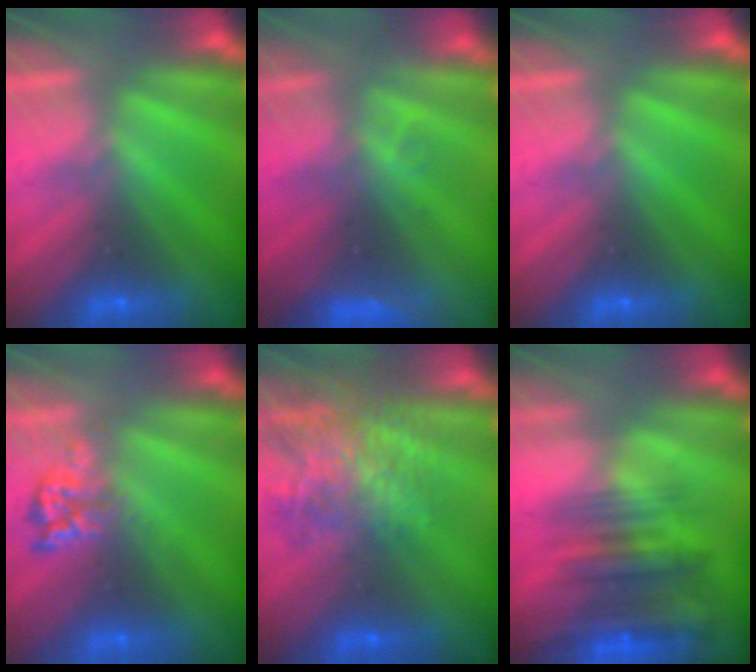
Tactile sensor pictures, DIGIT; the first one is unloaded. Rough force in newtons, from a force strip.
{"total": 3.3}
{"total": 0.0}
{"total": 2.4}
{"total": 9.4}
{"total": 6.5}